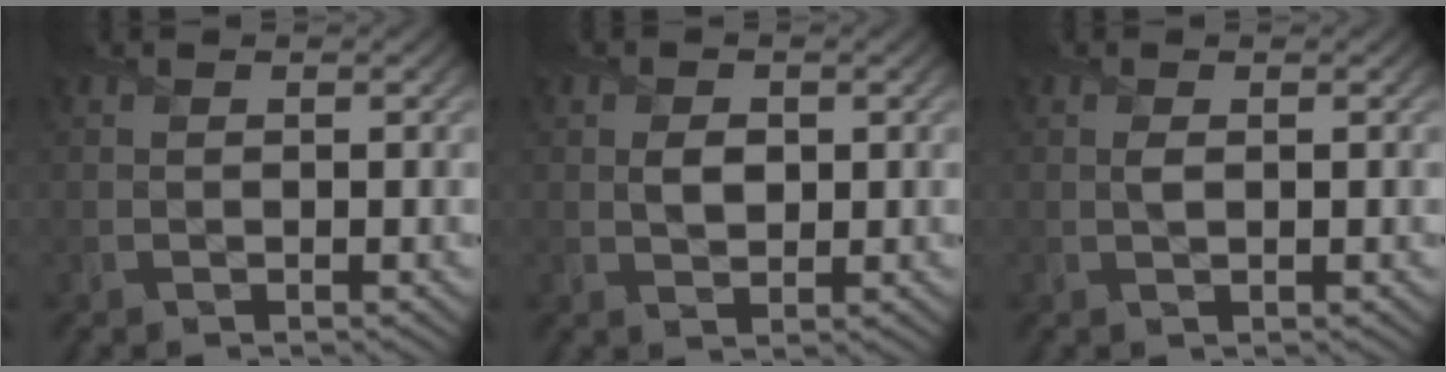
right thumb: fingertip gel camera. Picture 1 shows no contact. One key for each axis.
{"total": 2.3, "fx": 0.3, "fy": 1.5, "fz": 1.7, "tx": -0.040, "ty": -0.001, "tz": 0.003}
{"total": 0.9, "fx": 0.1, "fy": 0.1, "fz": 0.9, "tx": -0.023, "ty": 0.002, "tz": 0.000}